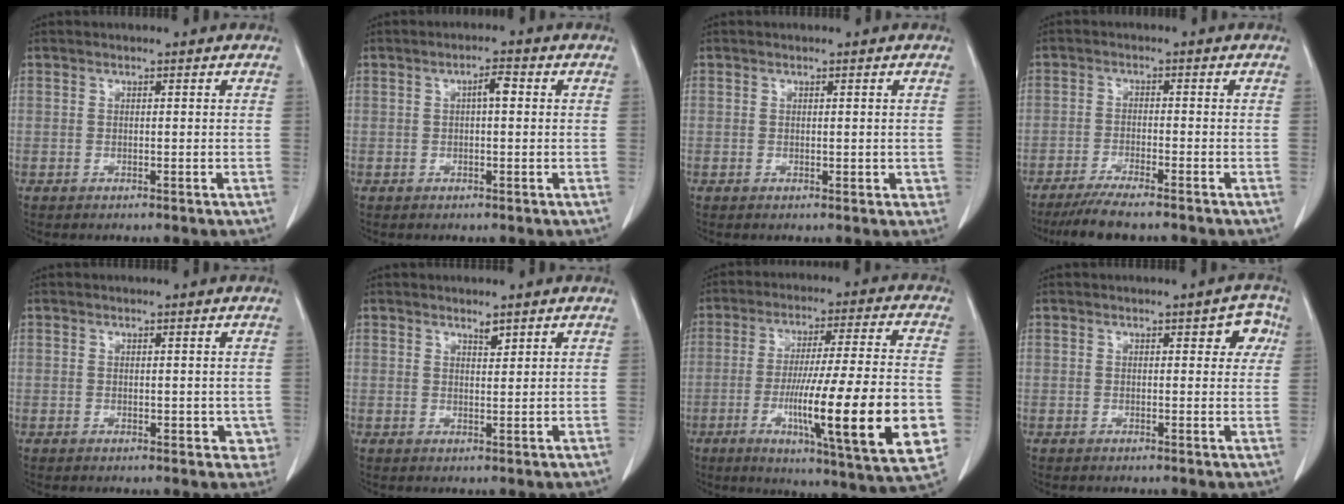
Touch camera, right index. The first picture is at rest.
{"total": 2.5, "force": [0.5, 0.5, 2.4], "torque": [-0.040, 0.006, 0.008]}
{"total": 1.3, "force": [0.1, 0.8, 1.0], "torque": [-0.010, 0.000, 0.005]}
{"total": 6.9, "force": [-5.8, 0.4, 3.8], "torque": [-0.060, -0.015, -0.096]}
{"total": 2.8, "force": [0.1, 1.9, 2.1], "torque": [-0.001, -0.003, 0.004]}
{"total": 1.6, "force": [1.4, 0.3, 0.7], "torque": [-0.013, -0.006, 0.024]}
{"total": 22.9, "force": [-5.7, 0.7, 22.1], "torque": [-0.300, -0.027, -0.085]}
{"total": 3.7, "force": [1.5, 1.5, 3.0], "torque": [-0.022, 0.010, 0.013]}